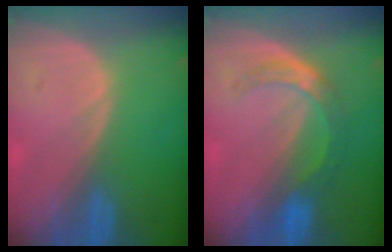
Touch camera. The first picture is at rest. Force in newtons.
{"total": 5.5, "press": 4.9, "slide": 2.3}